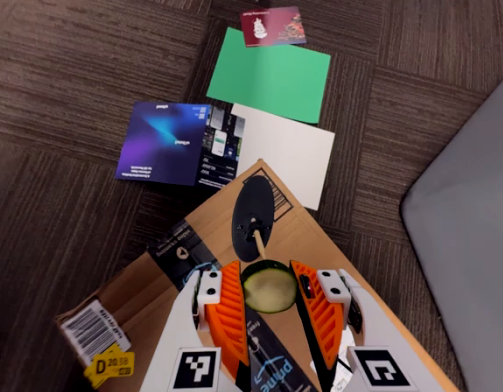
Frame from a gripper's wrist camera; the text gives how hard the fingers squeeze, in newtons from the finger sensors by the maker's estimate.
{"total": 9.8, "left": 9.7, "right": 9.9}